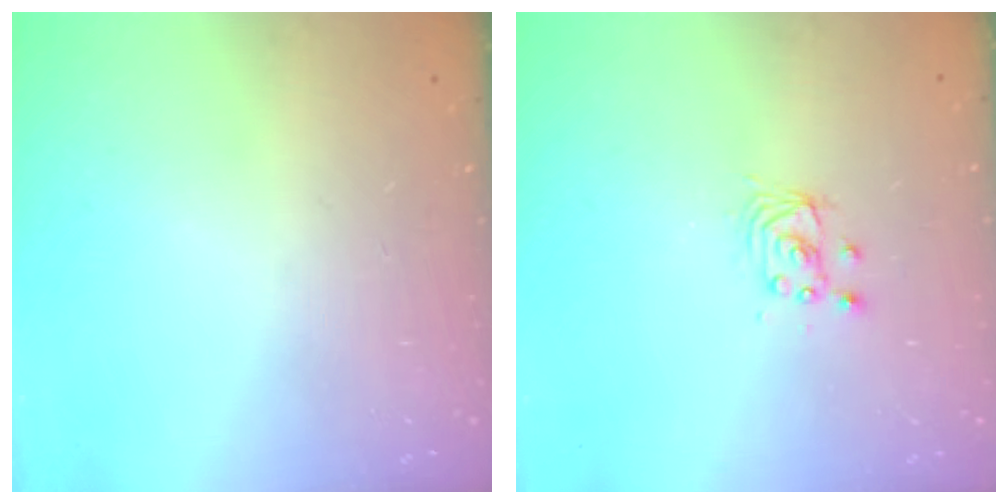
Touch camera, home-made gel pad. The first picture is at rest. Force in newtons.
{"total": 2.9, "press": 2.9, "slide": 0.0}